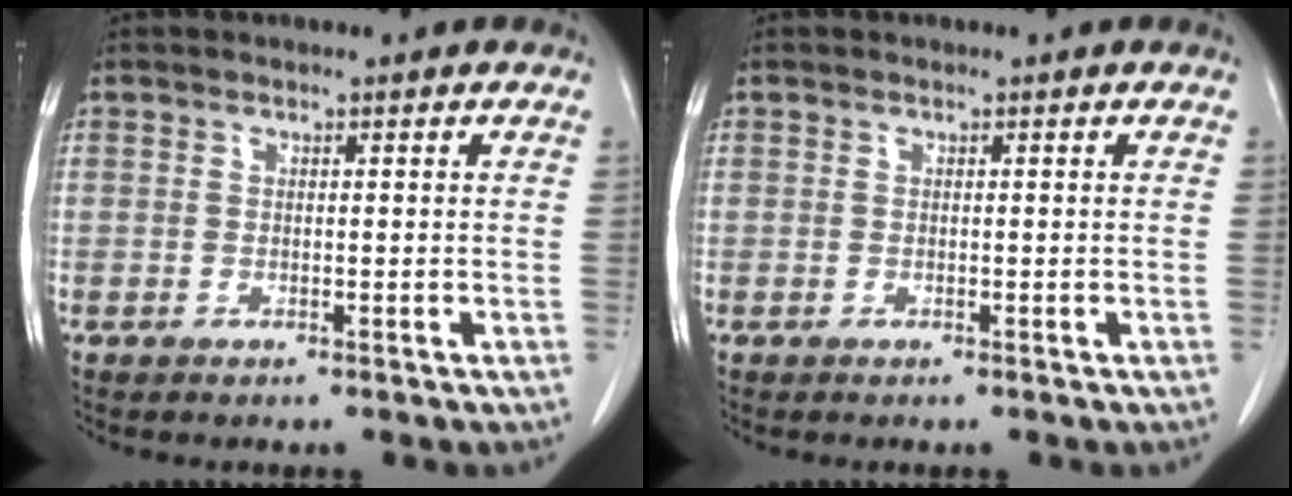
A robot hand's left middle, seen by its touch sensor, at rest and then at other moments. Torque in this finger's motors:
{"motor_torque": [0.13, -0.10, 0.03, -0.01]}